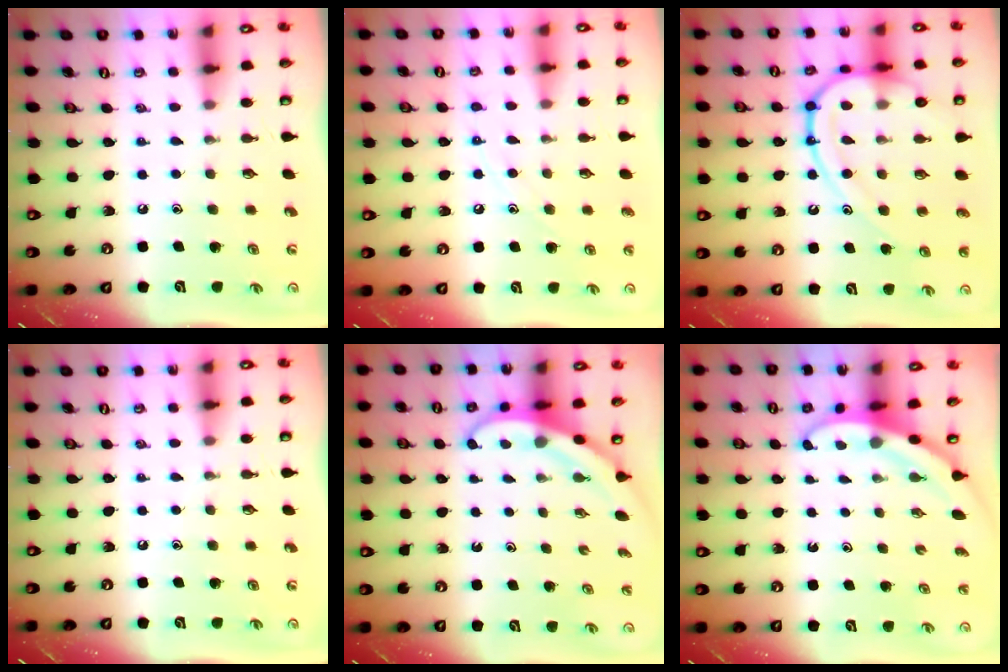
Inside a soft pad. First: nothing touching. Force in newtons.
{"total": 7.5, "press": 7.5, "slide": 0.7}
{"total": 16.7, "press": 16.6, "slide": 1.7}
{"total": 0.0}
{"total": 3.7, "press": 3.7, "slide": 0.4}
{"total": 3.3, "press": 3.3, "slide": 0.2}